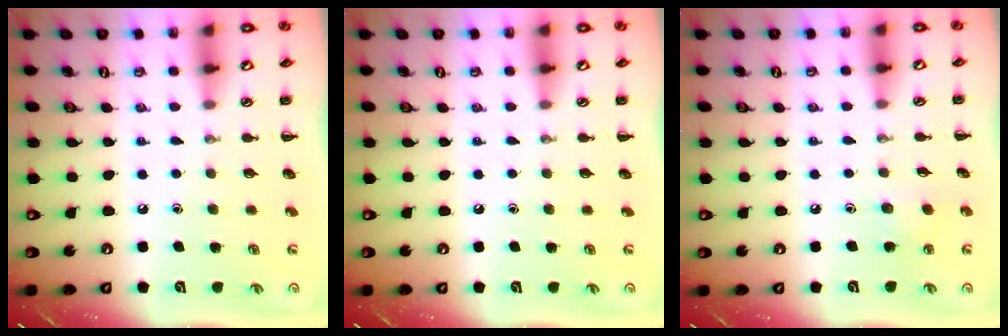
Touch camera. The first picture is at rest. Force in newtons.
{"total": 0.0}
{"total": 4.2, "press": 4.0, "slide": 1.3}